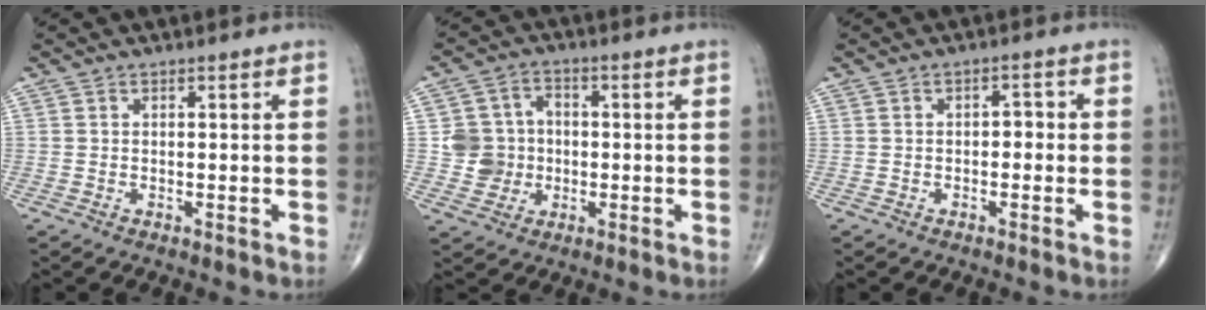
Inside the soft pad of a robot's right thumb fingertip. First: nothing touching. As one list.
[{"total": 7.4, "force": [-0.7, 7.0, 2.3], "torque": [-0.010, 0.013, -0.014]}, {"total": 2.1, "force": [-0.3, 1.3, 1.6], "torque": [-0.008, 0.009, -0.011]}]